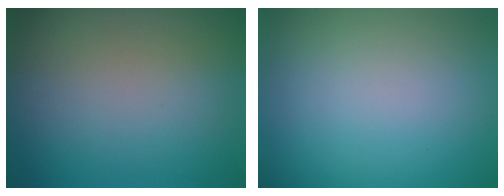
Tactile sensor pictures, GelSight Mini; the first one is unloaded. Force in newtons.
{"total": 0.0}